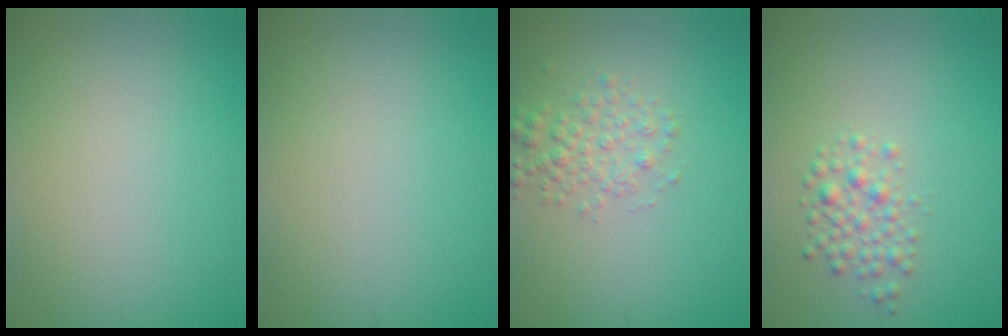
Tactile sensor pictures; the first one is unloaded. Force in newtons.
{"total": 0.0}
{"total": 2.3, "press": 2.3, "slide": 0.1}
{"total": 2.2, "press": 2.2, "slide": 0.1}